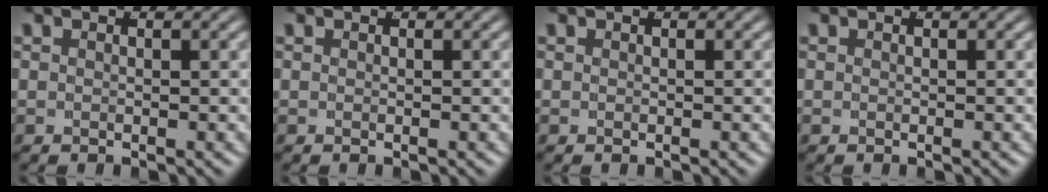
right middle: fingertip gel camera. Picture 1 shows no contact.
{"total": 0.0}
{"total": 0.0}
{"total": 0.0}